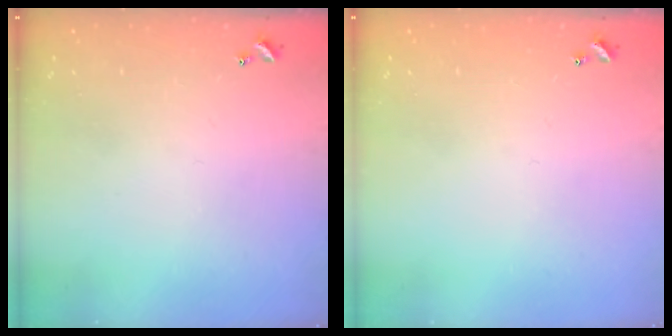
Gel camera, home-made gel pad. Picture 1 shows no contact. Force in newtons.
{"total": 0.0}